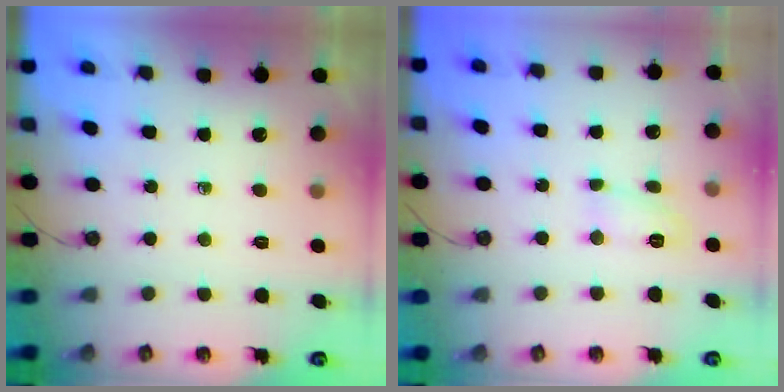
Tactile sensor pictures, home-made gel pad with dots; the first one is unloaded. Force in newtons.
{"total": 5.2, "press": 5.2, "slide": 0.8}